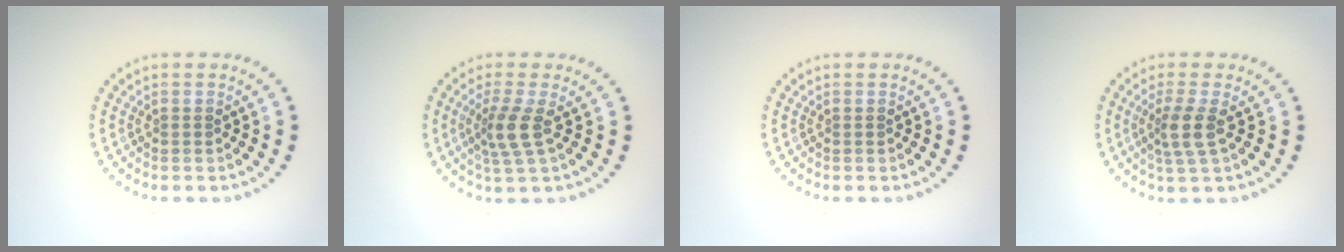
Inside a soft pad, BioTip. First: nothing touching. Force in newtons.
{"total": 2.8, "press": 2.2, "slide": 1.8}
{"total": 0.0}
{"total": 2.5, "press": 2.0, "slide": 1.4}